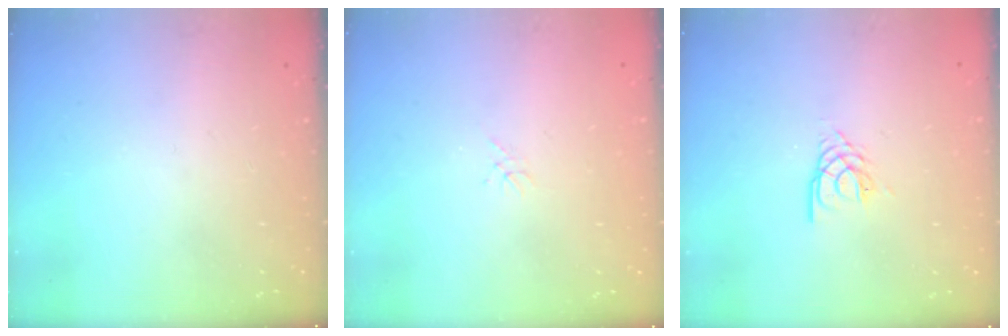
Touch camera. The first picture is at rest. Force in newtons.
{"total": 0.0}
{"total": 2.5, "press": 2.4, "slide": 0.4}